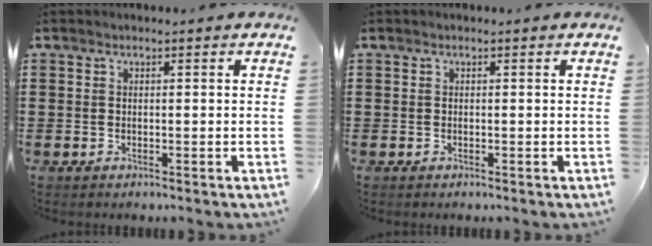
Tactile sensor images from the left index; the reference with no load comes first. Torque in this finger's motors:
{"motor_torque": [-0.03, 0.18, 0.03, 0.00]}